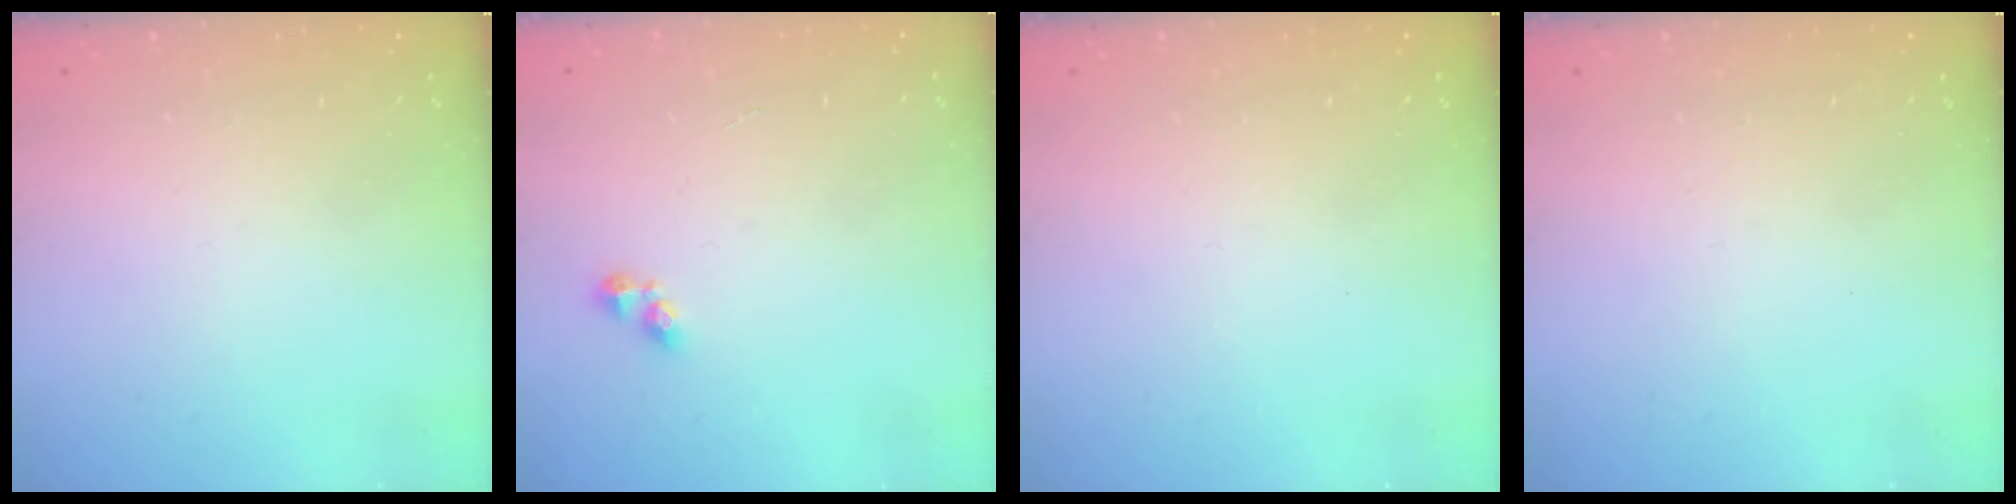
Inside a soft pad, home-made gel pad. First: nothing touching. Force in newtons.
{"total": 4.0, "press": 3.9, "slide": 0.6}
{"total": 0.0}
{"total": 0.0}